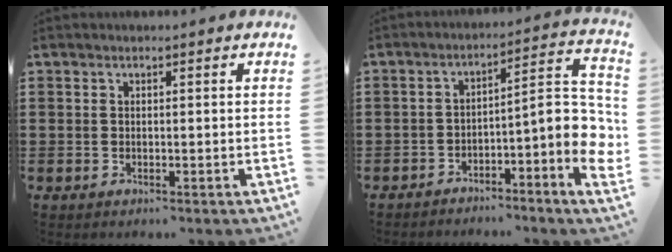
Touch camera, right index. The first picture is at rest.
{"total": 7.1, "force": [-2.8, 1.2, 6.4], "torque": [-0.092, -0.019, -0.057]}